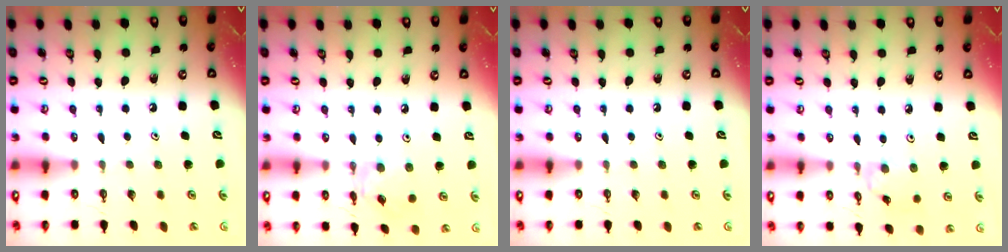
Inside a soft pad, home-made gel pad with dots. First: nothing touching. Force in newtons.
{"total": 3.0, "press": 3.0, "slide": 0.1}
{"total": 0.0}
{"total": 1.7, "press": 1.6, "slide": 0.4}